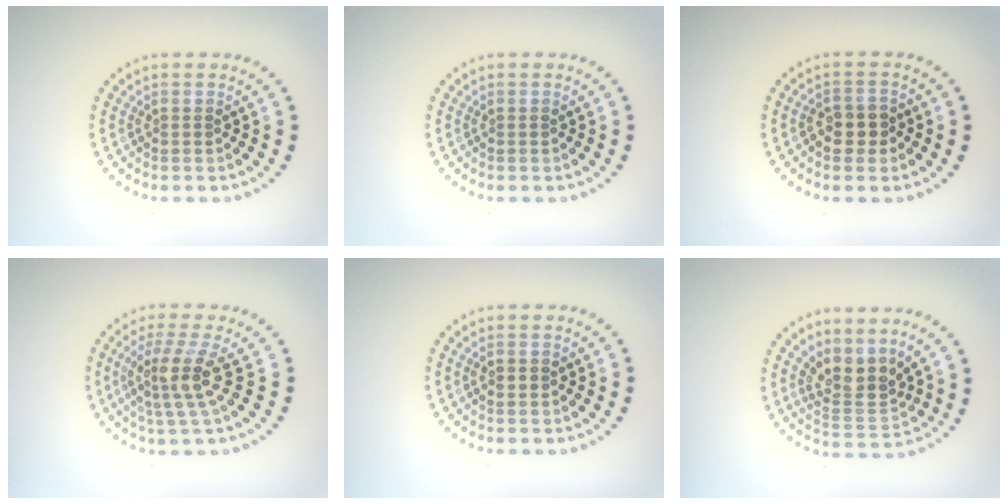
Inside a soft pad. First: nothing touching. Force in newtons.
{"total": 0.0}
{"total": 2.4, "press": 2.4, "slide": 0.5}
{"total": 3.9, "press": 2.9, "slide": 2.7}
{"total": 1.3, "press": 1.3, "slide": 0.2}
{"total": 3.4, "press": 2.5, "slide": 2.3}